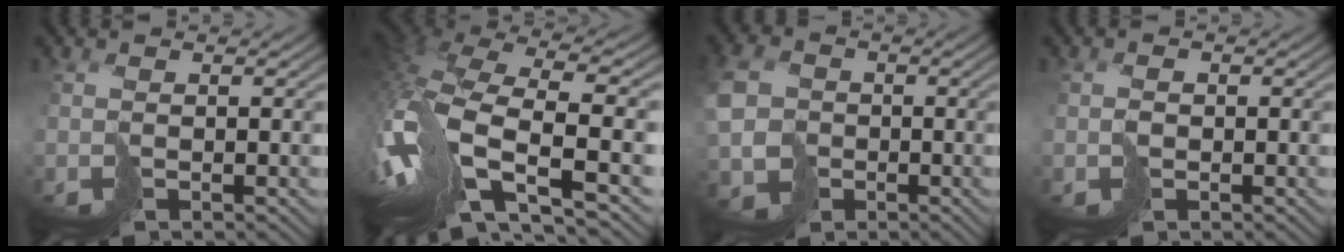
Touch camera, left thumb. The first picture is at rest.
{"total": 14.1, "force": [-3.5, 6.4, 12.1], "torque": [-0.309, -0.036, -0.023]}
{"total": 6.8, "force": [-0.7, 6.1, 2.7], "torque": [-0.089, -0.004, -0.022]}
{"total": 0.9, "force": [-0.1, 0.8, 0.4], "torque": [0.000, 0.001, 0.002]}